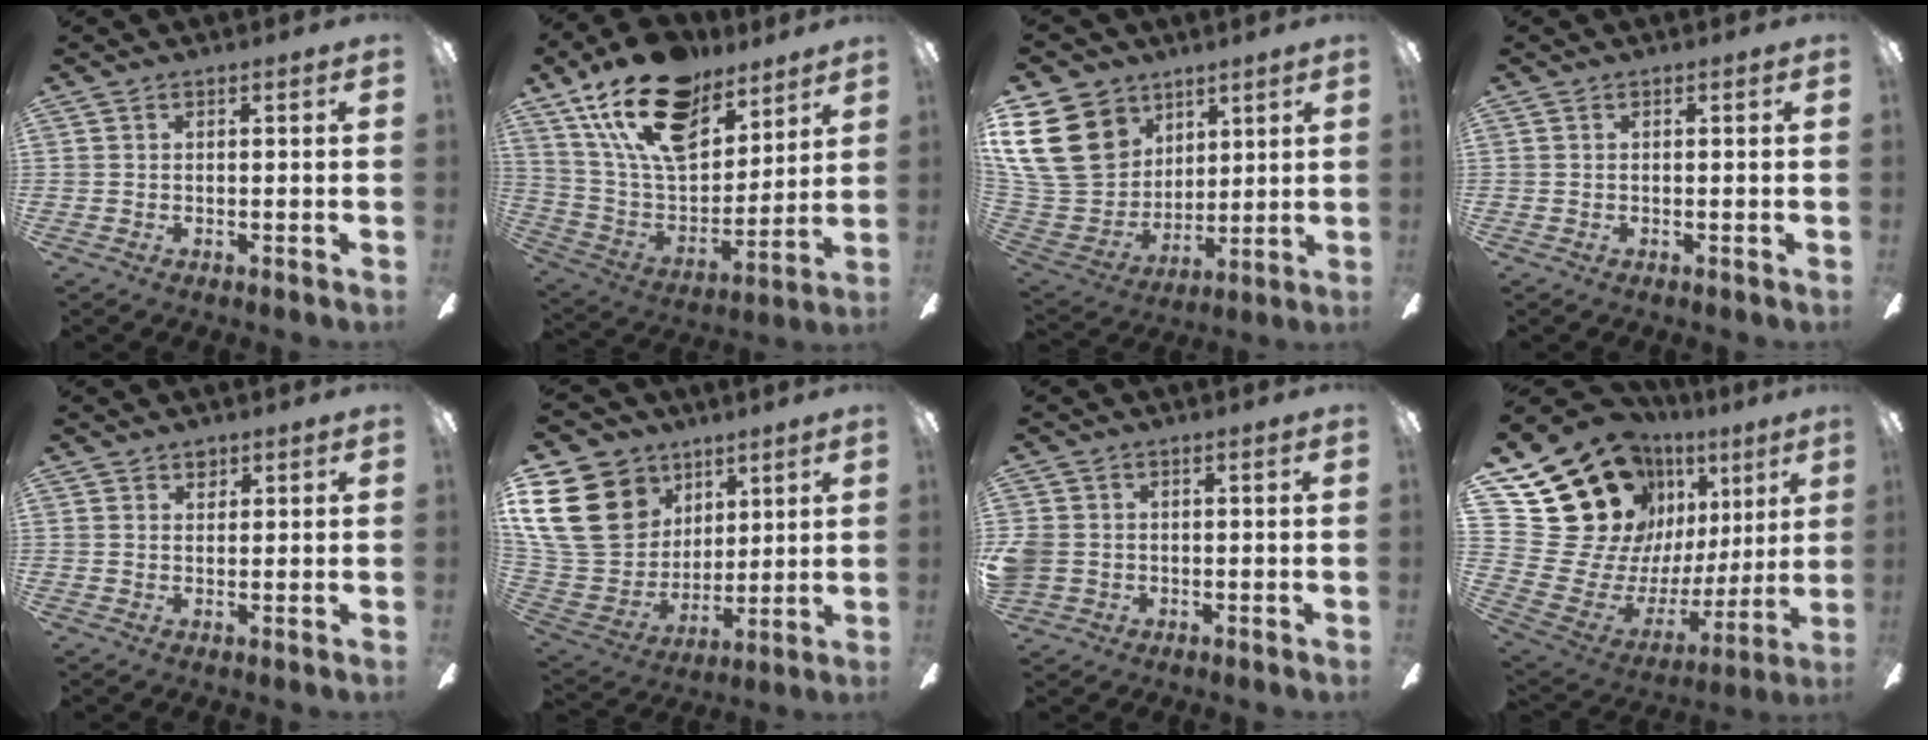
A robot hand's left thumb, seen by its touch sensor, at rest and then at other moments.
{"total": 22.2, "force": [14.6, 11.7, 11.9], "torque": [-0.216, -0.076, 0.264]}
{"total": 20.2, "force": [9.0, 15.5, 9.3], "torque": [-0.221, -0.030, 0.172]}
{"total": 0.0}
{"total": 1.8, "force": [1.4, 1.1, 0.4], "torque": [0.006, -0.007, 0.023]}
{"total": 21.5, "force": [8.9, 16.6, 10.3], "torque": [-0.237, -0.031, 0.172]}
{"total": 4.0, "force": [-0.3, 3.7, 1.4], "torque": [-0.034, 0.009, -0.003]}
{"total": 24.4, "force": [14.3, 16.7, 10.6], "torque": [-0.201, -0.115, 0.304]}